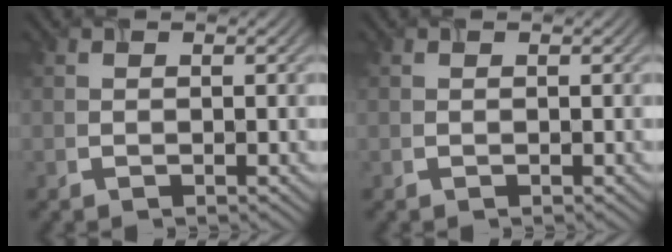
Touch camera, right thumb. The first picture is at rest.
{"total": 0.0}